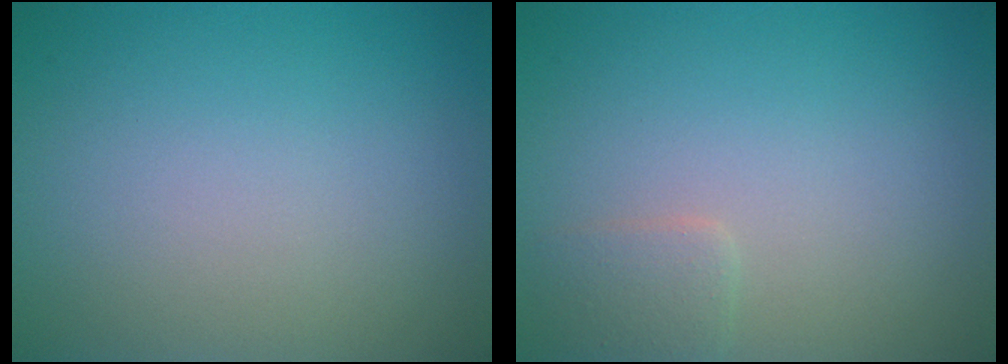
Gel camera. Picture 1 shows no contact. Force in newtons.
{"total": 1.4, "press": 1.4, "slide": 0.1}